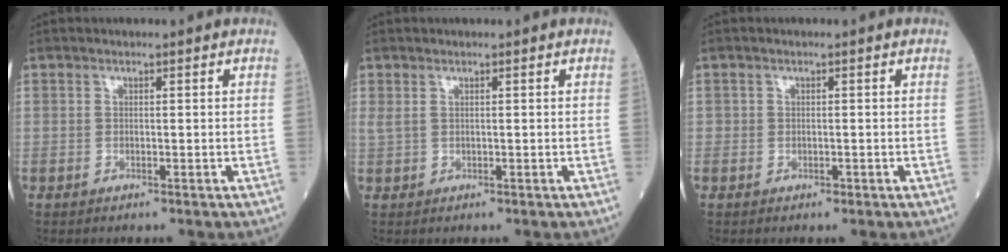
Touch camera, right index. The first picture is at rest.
{"total": 1.2, "force": [0.5, 0.4, 1.0], "torque": [-0.034, 0.008, 0.017]}
{"total": 0.8, "force": [-0.3, 0.6, 0.4], "torque": [-0.005, 0.001, -0.005]}